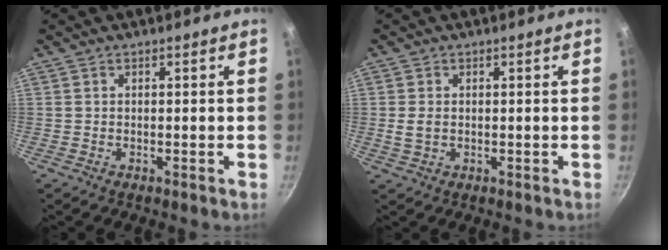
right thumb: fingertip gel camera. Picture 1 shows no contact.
{"total": 2.6, "force": [0.0, 1.9, 1.8], "torque": [-0.034, -0.004, 0.003]}